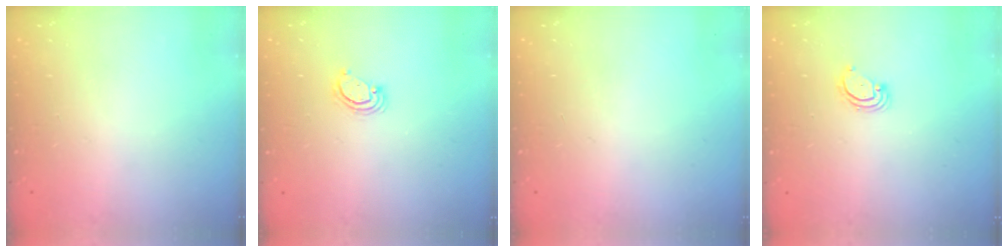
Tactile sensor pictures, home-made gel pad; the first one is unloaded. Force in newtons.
{"total": 2.6, "press": 2.6, "slide": 0.3}
{"total": 0.0}
{"total": 2.8, "press": 2.8, "slide": 0.2}